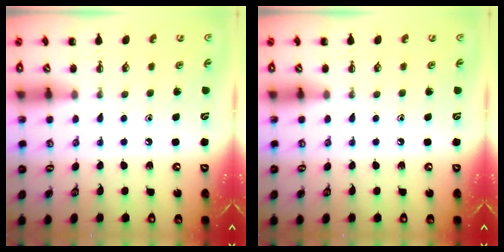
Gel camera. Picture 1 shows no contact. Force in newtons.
{"total": 0.0}